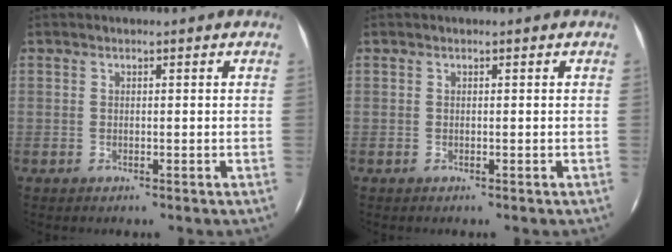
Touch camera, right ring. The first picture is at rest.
{"total": 0.0}